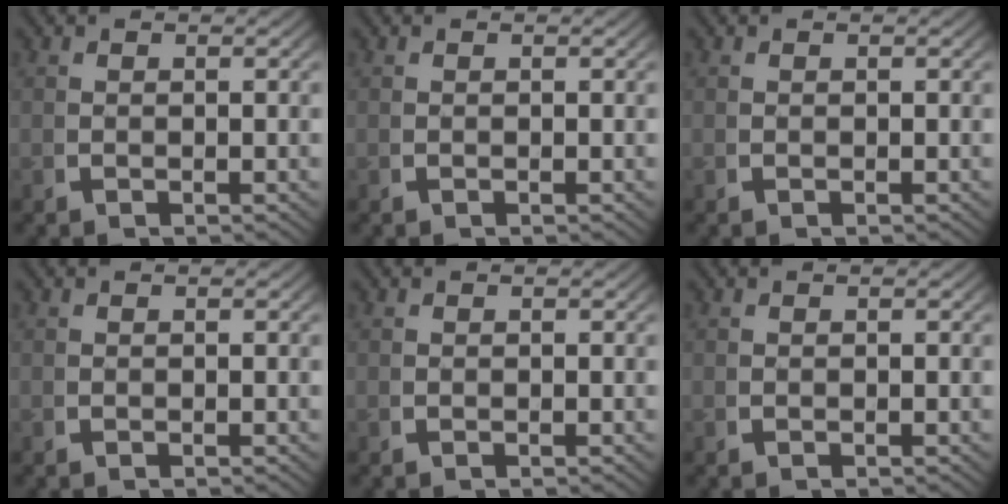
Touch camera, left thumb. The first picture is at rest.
{"total": 0.0}
{"total": 0.0}
{"total": 0.0}
{"total": 0.0}
{"total": 0.0}